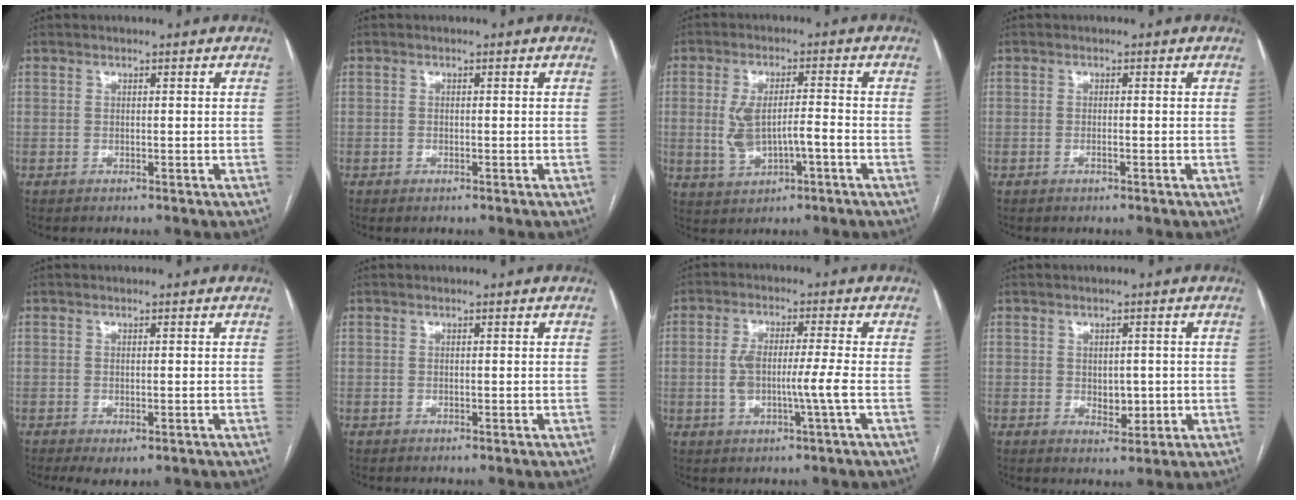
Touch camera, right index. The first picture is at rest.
{"total": 0.6, "force": [-0.4, 0.2, 0.3], "torque": [-0.007, 0.000, -0.003]}
{"total": 6.9, "force": [-1.2, 2.5, 6.3], "torque": [-0.130, 0.011, -0.010]}
{"total": 0.7, "force": [-0.3, 0.1, 0.6], "torque": [-0.015, -0.001, -0.004]}
{"total": 3.2, "force": [-1.6, 1.2, 2.5], "torque": [-0.040, -0.008, -0.018]}
{"total": 0.0}
{"total": 6.2, "force": [-1.0, 0.0, 6.1], "torque": [-0.122, 0.004, -0.015]}
{"total": 3.3, "force": [-0.1, 2.1, 2.5], "torque": [-0.032, -0.003, 0.008]}